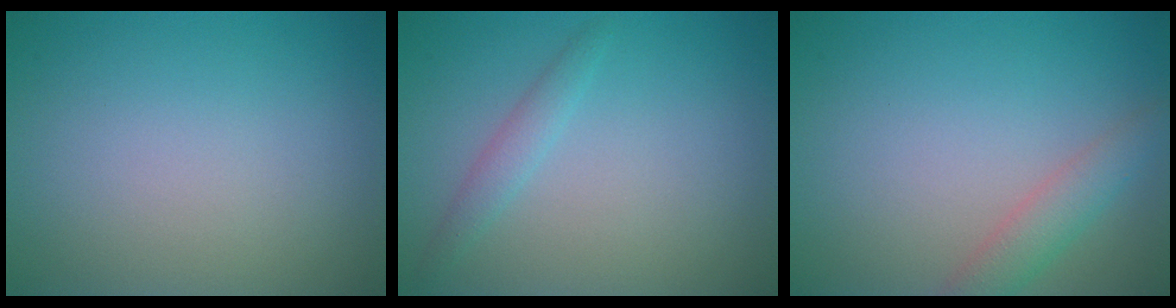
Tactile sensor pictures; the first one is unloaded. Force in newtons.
{"total": 1.4, "press": 1.4, "slide": 0.1}
{"total": 2.5, "press": 2.5, "slide": 0.1}